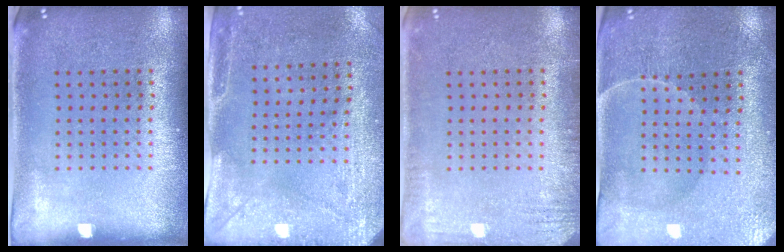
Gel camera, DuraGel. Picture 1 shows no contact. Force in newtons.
{"total": 2.9, "press": 2.3, "slide": 1.8}
{"total": 2.1, "press": 2.1, "slide": 0.2}
{"total": 0.9, "press": 0.8, "slide": 0.3}